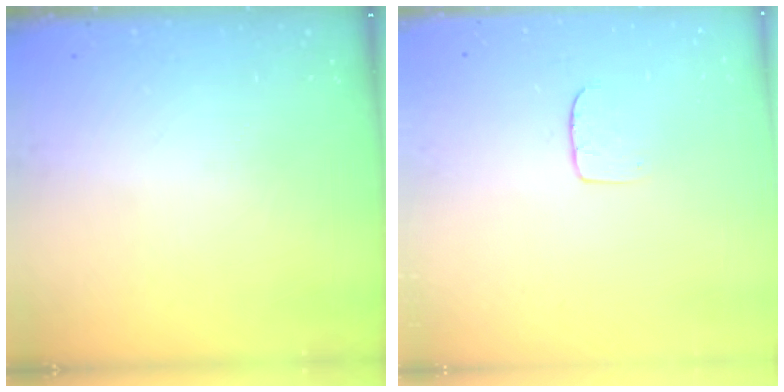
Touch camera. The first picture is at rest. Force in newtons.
{"total": 4.7, "press": 4.7, "slide": 0.4}